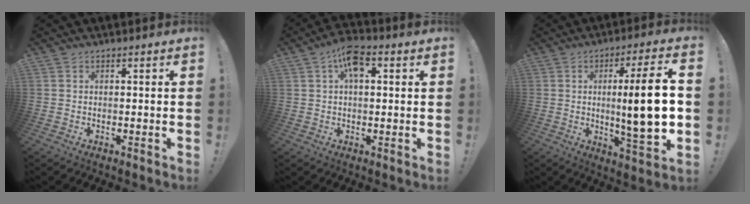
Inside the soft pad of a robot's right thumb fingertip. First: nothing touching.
{"total": 7.5, "force": [2.3, 3.8, 6.0], "torque": [-0.099, 0.010, 0.040]}
{"total": 16.1, "force": [0.4, 1.4, 16.0], "torque": [-0.262, -0.014, -0.004]}